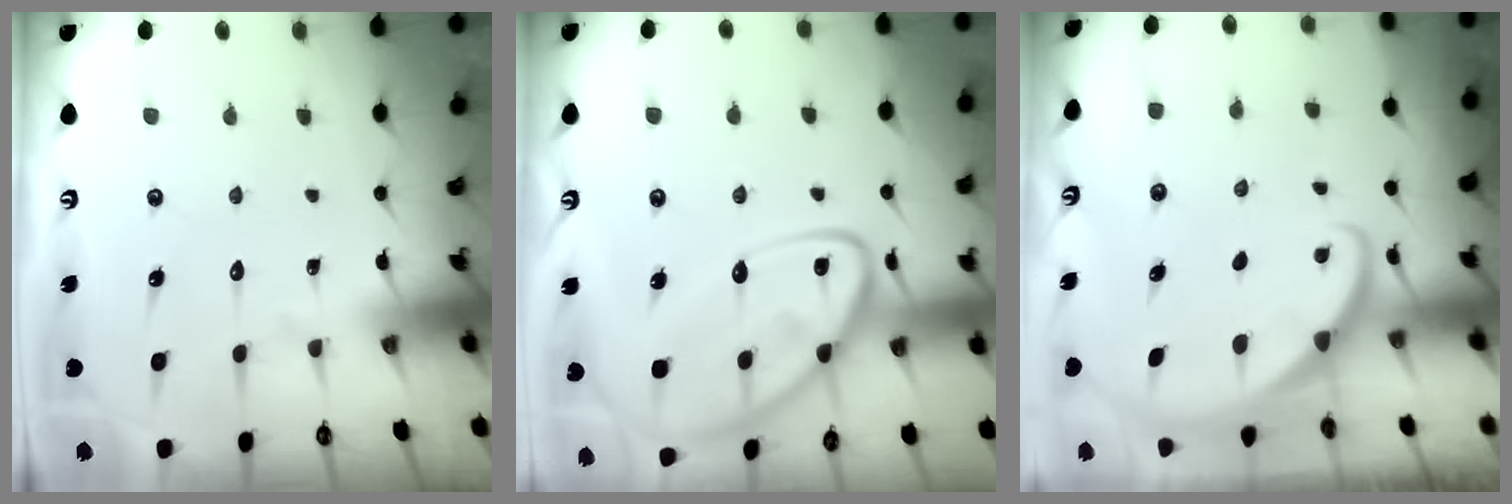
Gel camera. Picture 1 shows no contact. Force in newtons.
{"total": 17.1, "press": 17.0, "slide": 1.5}
{"total": 1.2, "press": 1.2, "slide": 0.0}